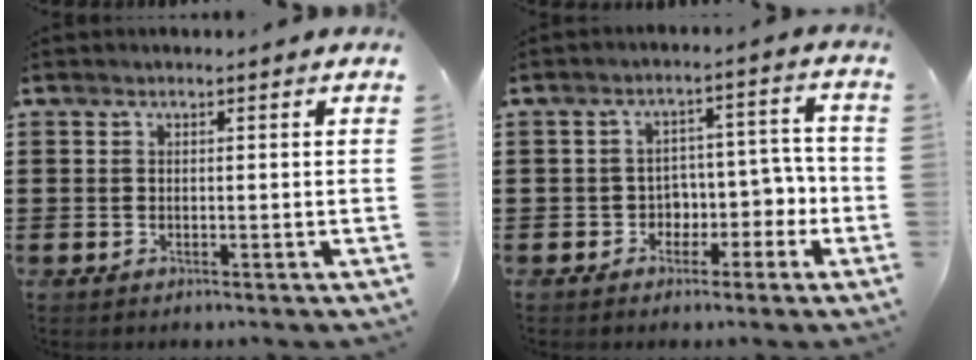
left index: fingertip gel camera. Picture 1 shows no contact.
{"total": 4.3, "force": [-1.8, 3.8, 1.0], "torque": [-0.037, 0.006, -0.037]}